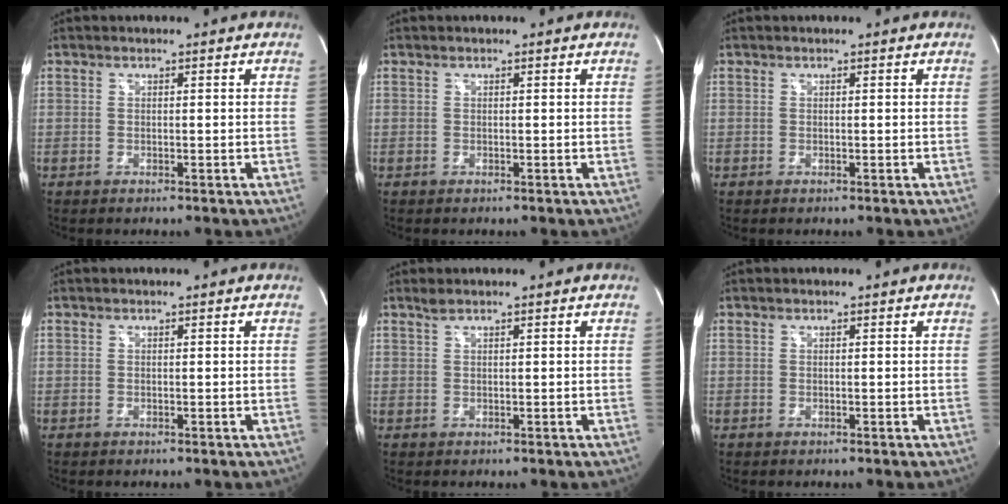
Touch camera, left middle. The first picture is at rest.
{"total": 0.0}
{"total": 0.0}
{"total": 0.0}
{"total": 0.8, "force": [0.7, -0.1, 0.4], "torque": [-0.015, 0.008, 0.018]}
{"total": 0.0}